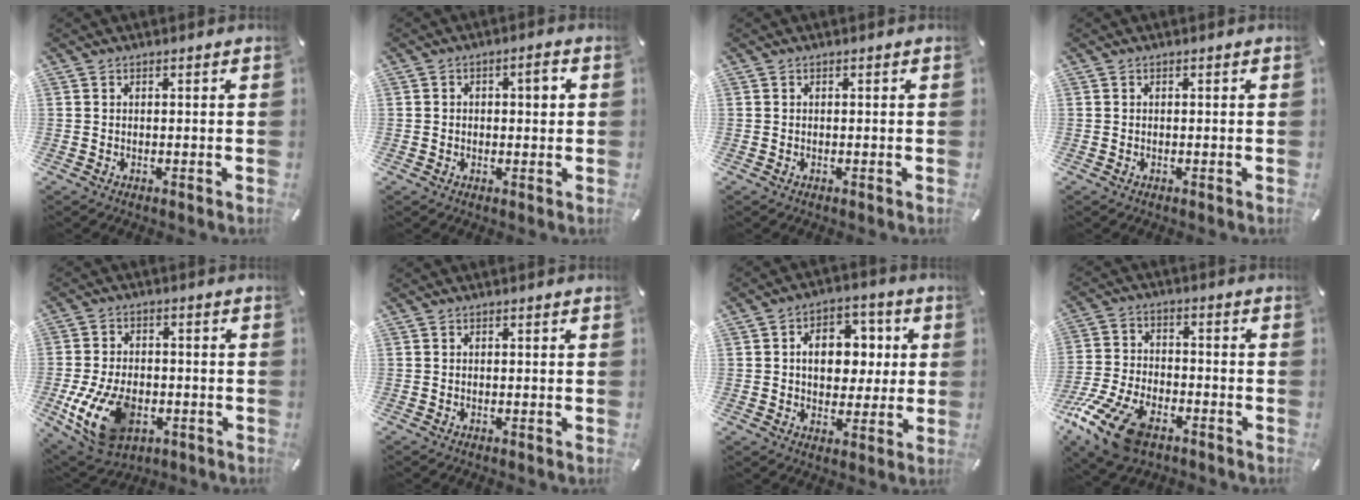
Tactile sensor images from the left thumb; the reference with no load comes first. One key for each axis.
{"total": 3.1, "fx": 0.2, "fy": 1.9, "fz": 2.4, "tx": -0.040, "ty": 0.009, "tz": -0.003}
{"total": 0.0}
{"total": 0.0}
{"total": 15.4, "fx": -4.6, "fy": 10.1, "fz": 10.6, "tx": -0.208, "ty": 0.010, "tz": -0.077}
{"total": 0.0}
{"total": 11.3, "fx": 1.1, "fy": 8.6, "fz": 7.2, "tx": -0.093, "ty": 0.005, "tz": 0.018}
{"total": 14.8, "fx": -9.2, "fy": 7.4, "fz": 9.0, "tx": -0.184, "ty": 0.045, "tz": -0.165}